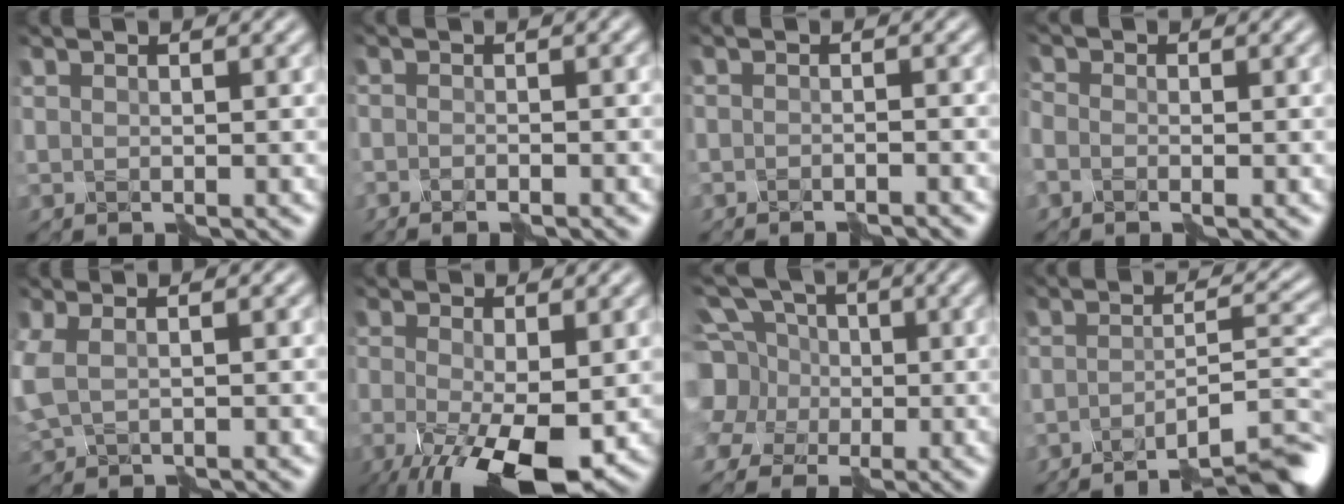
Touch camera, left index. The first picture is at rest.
{"total": 1.6, "force": [-1.3, 0.1, 0.9], "torque": [-0.007, 0.000, -0.027]}
{"total": 1.8, "force": [-1.8, 0.0, 0.2], "torque": [0.003, 0.000, -0.034]}
{"total": 2.3, "force": [-1.2, 1.6, 1.1], "torque": [-0.019, 0.003, -0.026]}
{"total": 2.5, "force": [-0.4, 1.6, 1.9], "torque": [-0.058, -0.001, -0.003]}
{"total": 8.2, "force": [-3.1, 2.5, 7.2], "torque": [-0.127, -0.015, -0.049]}
{"total": 10.4, "force": [0.7, 9.1, 4.9], "torque": [-0.137, 0.033, -0.030]}
{"total": 6.7, "force": [-4.8, 0.9, 4.6], "torque": [-0.051, 0.012, -0.077]}